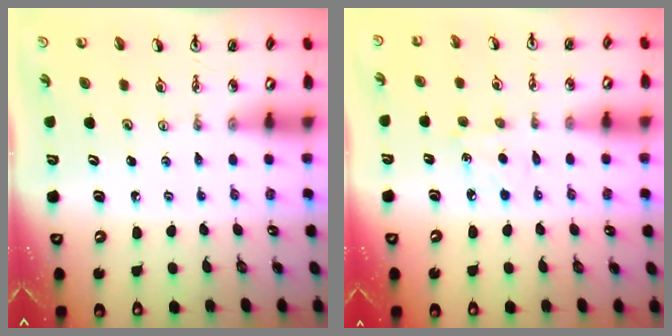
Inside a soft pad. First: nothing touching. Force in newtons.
{"total": 5.2, "press": 5.1, "slide": 0.5}